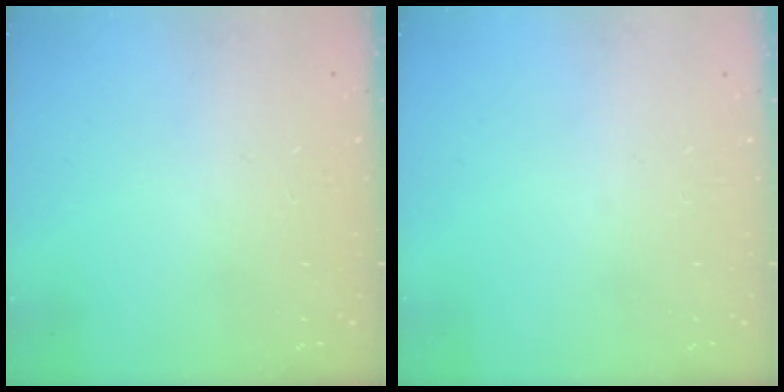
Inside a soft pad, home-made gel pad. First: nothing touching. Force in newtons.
{"total": 0.0}